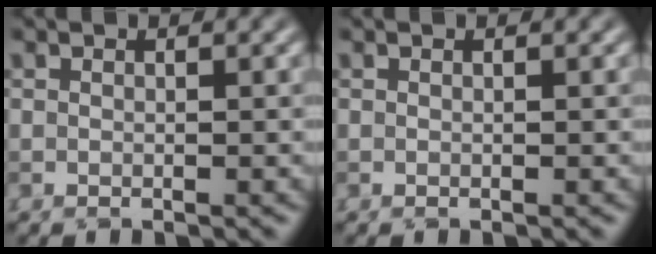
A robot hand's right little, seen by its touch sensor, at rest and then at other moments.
{"total": 0.0}